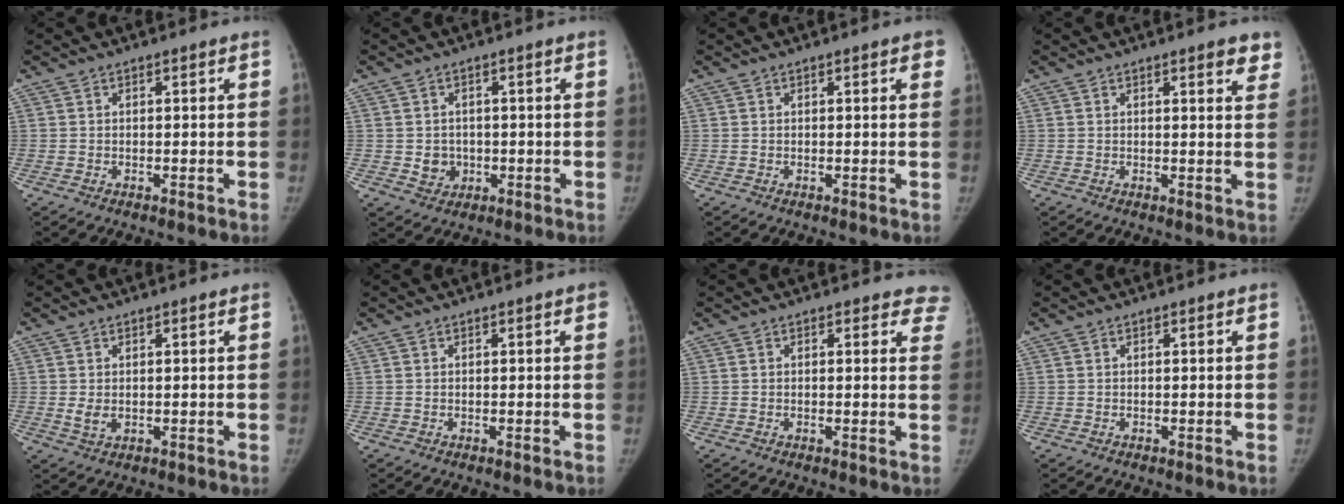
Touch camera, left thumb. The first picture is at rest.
{"total": 3.7, "force": [-0.5, 3.3, 1.4], "torque": [-0.001, 0.003, -0.001]}
{"total": 1.9, "force": [0.9, 0.6, 1.5], "torque": [-0.011, 0.001, 0.007]}
{"total": 3.9, "force": [2.6, 1.1, 2.6], "torque": [-0.015, -0.011, 0.027]}
{"total": 2.0, "force": [0.1, 1.4, 1.5], "torque": [-0.024, -0.007, 0.008]}
{"total": 0.8, "force": [0.4, 0.2, 0.7], "torque": [-0.009, 0.002, 0.002]}
{"total": 5.1, "force": [4.6, 2.3, 0.6], "torque": [0.041, -0.017, 0.023]}
{"total": 0.0}